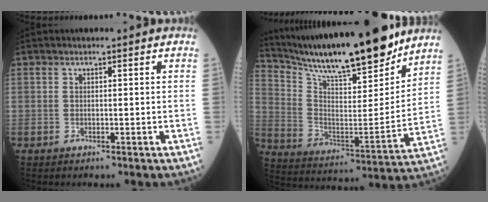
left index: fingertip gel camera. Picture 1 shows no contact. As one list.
[{"total": 22.1, "force": [19.3, 2.4, 10.5], "torque": [-0.193, -0.018, 0.315]}]